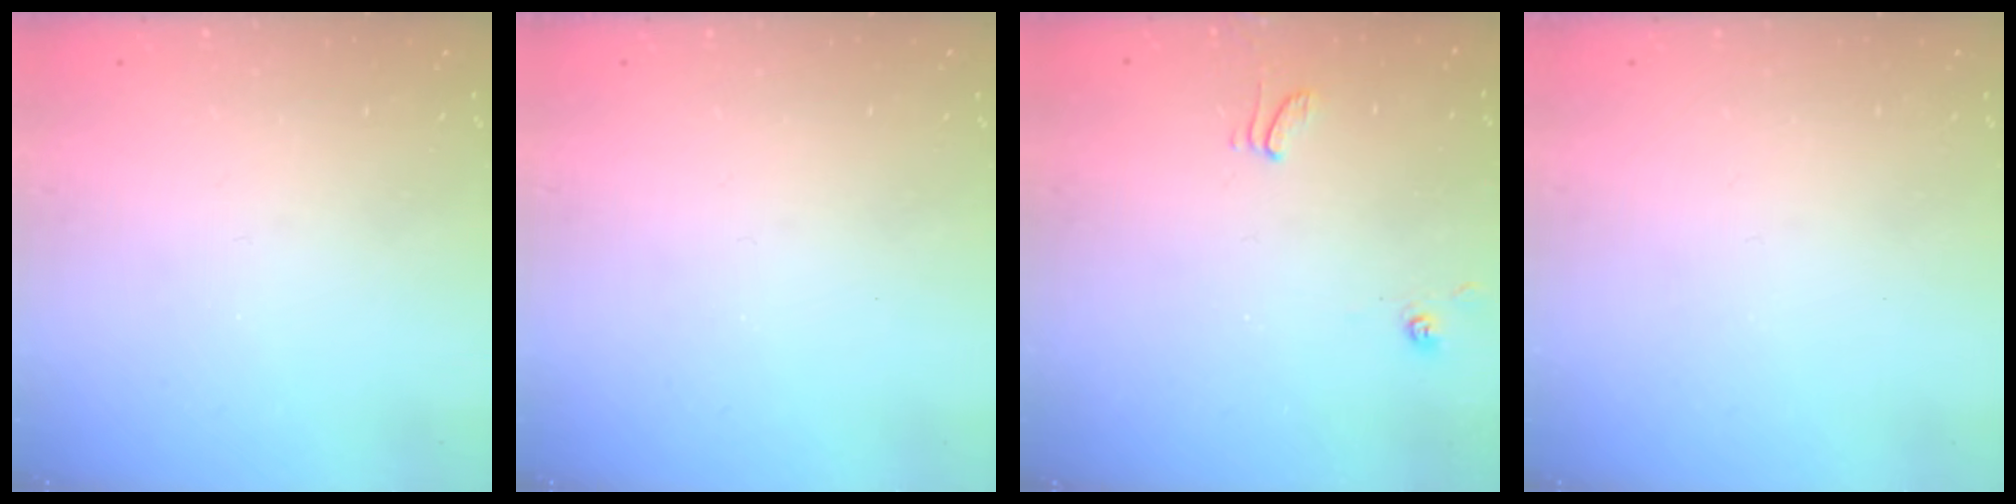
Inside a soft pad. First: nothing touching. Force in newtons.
{"total": 0.0}
{"total": 0.8, "press": 0.6, "slide": 0.4}
{"total": 0.0}